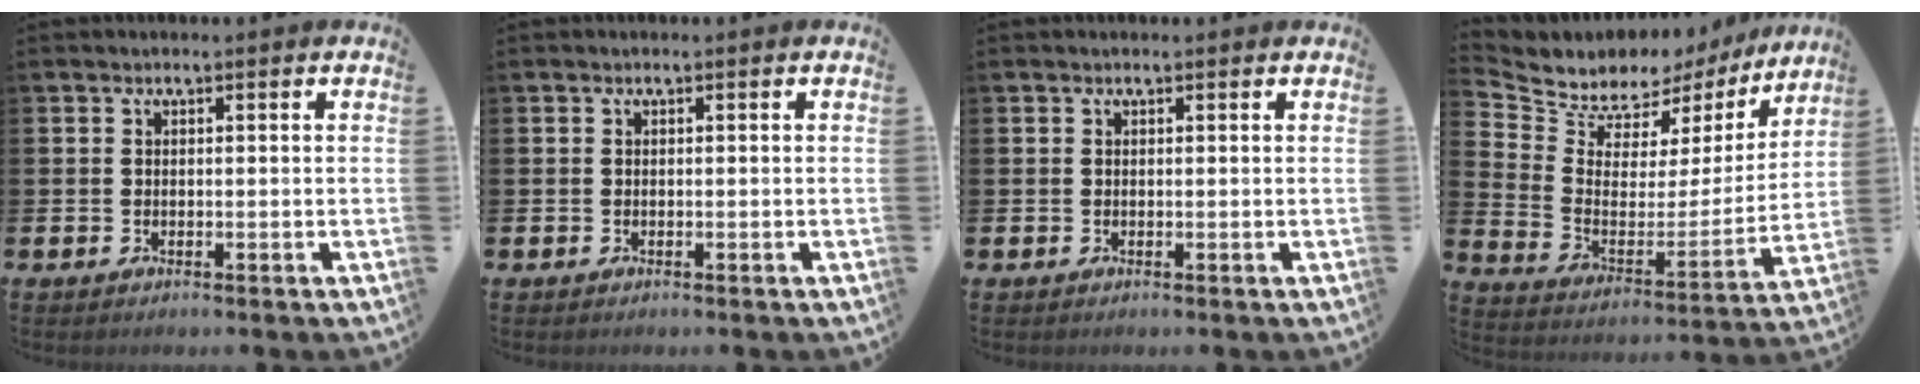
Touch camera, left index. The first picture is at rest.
{"total": 0.0}
{"total": 0.0}
{"total": 7.1, "force": [6.3, 3.4, 0.4], "torque": [-0.056, -0.050, 0.111]}